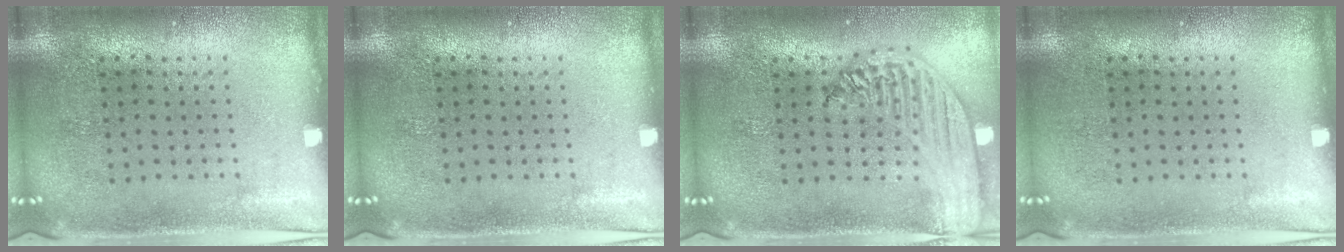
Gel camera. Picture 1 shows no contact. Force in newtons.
{"total": 0.0}
{"total": 2.8, "press": 2.2, "slide": 1.6}
{"total": 0.0}